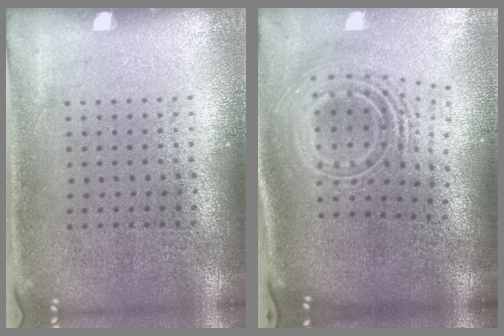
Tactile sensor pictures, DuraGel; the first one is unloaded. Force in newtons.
{"total": 2.6, "press": 1.8, "slide": 1.9}